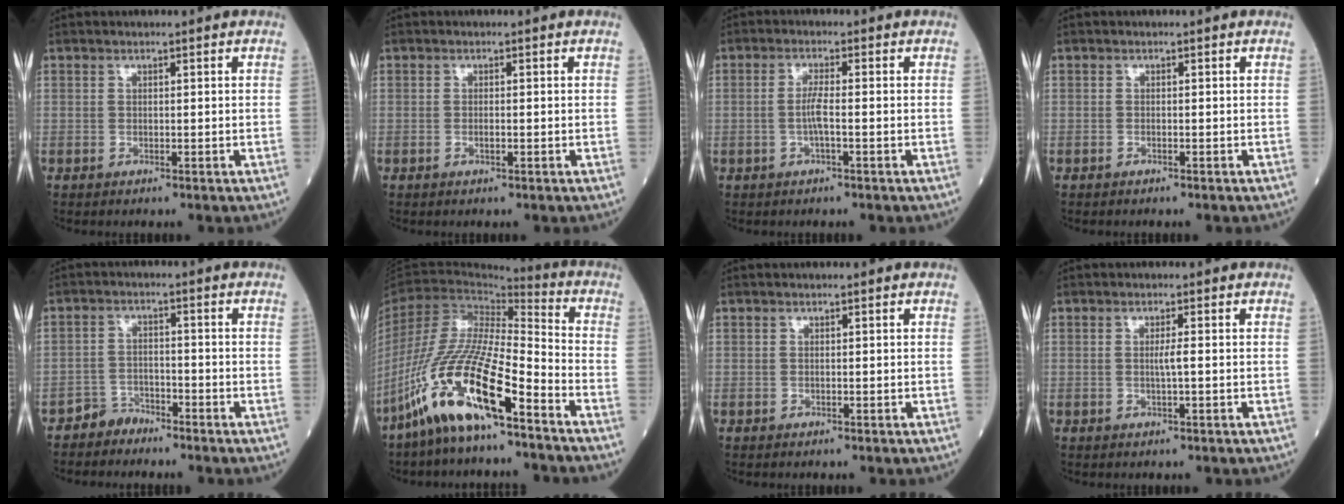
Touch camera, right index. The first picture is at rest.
{"total": 0.8, "force": [-0.3, 0.1, 0.7], "torque": [-0.015, 0.000, -0.005]}
{"total": 2.9, "force": [-0.6, 0.1, 2.8], "torque": [-0.057, 0.000, -0.014]}
{"total": 0.0}
{"total": 2.8, "force": [-2.5, 1.1, -0.5], "torque": [0.014, 0.002, -0.045]}
{"total": 16.7, "force": [-10.3, 2.5, 12.9], "torque": [-0.270, -0.019, -0.197]}
{"total": 0.0}
{"total": 1.4, "force": [0.0, -0.2, 1.4], "torque": [-0.027, -0.001, -0.001]}